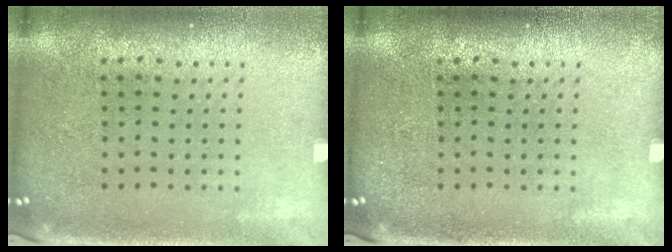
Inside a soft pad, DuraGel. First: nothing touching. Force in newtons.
{"total": 0.0}